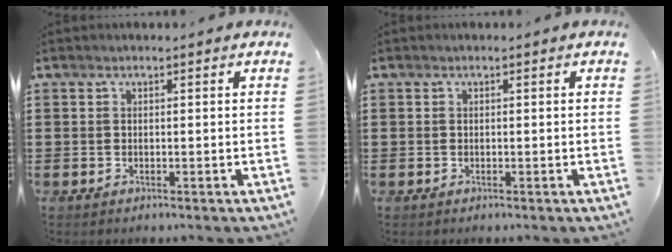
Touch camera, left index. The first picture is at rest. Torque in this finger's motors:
{"motor_torque": [-0.02, -0.02, 0.00, 0.00]}